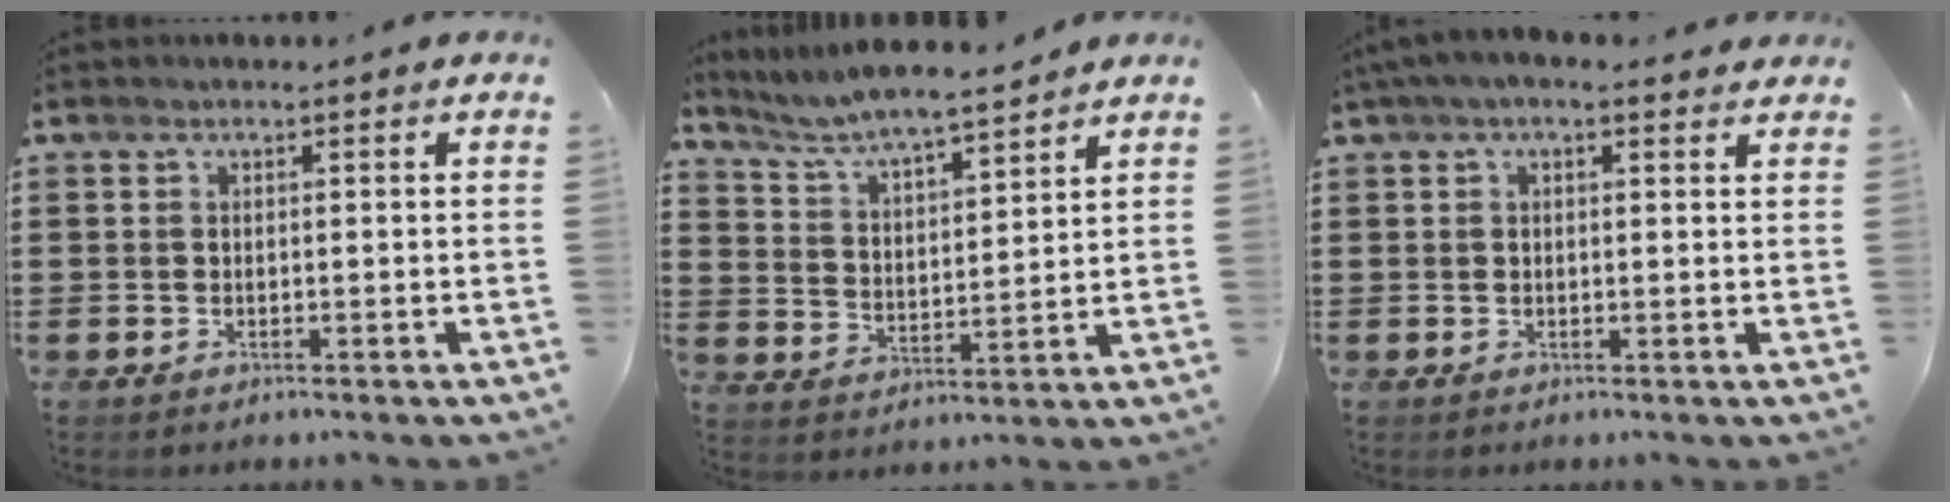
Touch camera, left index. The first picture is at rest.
{"total": 6.1, "force": [5.8, 0.0, 1.9], "torque": [-0.063, -0.036, 0.097]}
{"total": 2.7, "force": [1.5, 1.0, 2.0], "torque": [-0.042, 0.007, 0.026]}